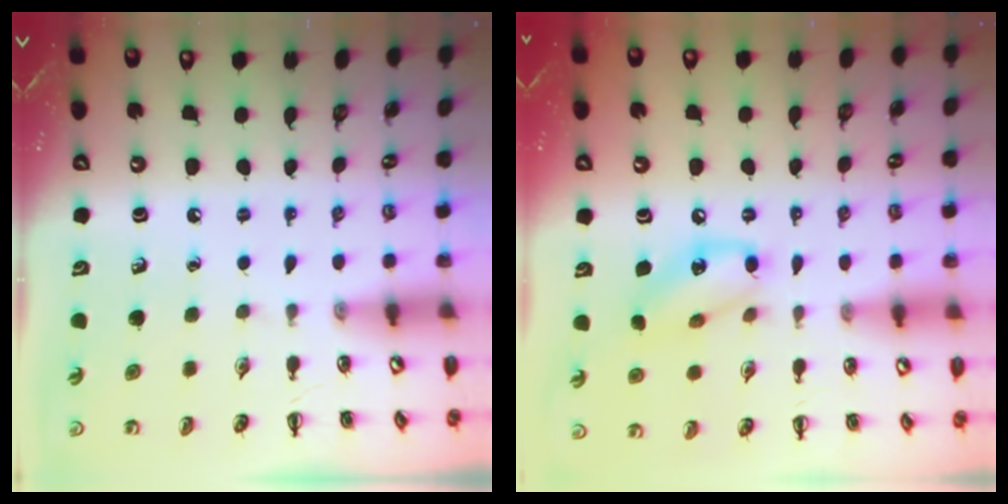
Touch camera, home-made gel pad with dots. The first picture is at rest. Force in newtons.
{"total": 11.4, "press": 11.2, "slide": 1.9}